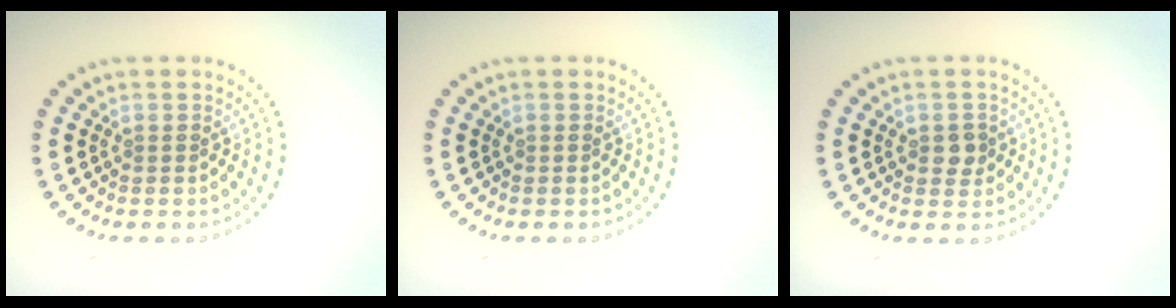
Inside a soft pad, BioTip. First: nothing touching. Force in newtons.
{"total": 0.0}
{"total": 1.6, "press": 1.6, "slide": 0.2}